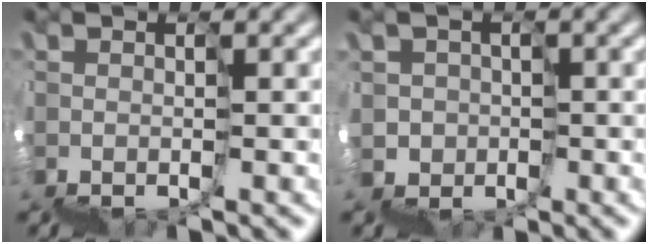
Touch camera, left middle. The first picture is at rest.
{"total": 4.2, "force": [-1.1, 4.1, 0.5], "torque": [0.010, 0.007, -0.005]}